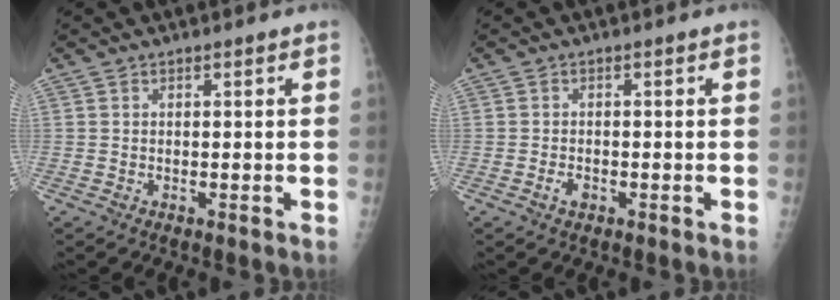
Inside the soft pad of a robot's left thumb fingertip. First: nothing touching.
{"total": 1.7, "force": [-0.8, 1.1, 1.1], "torque": [-0.015, 0.003, -0.014]}